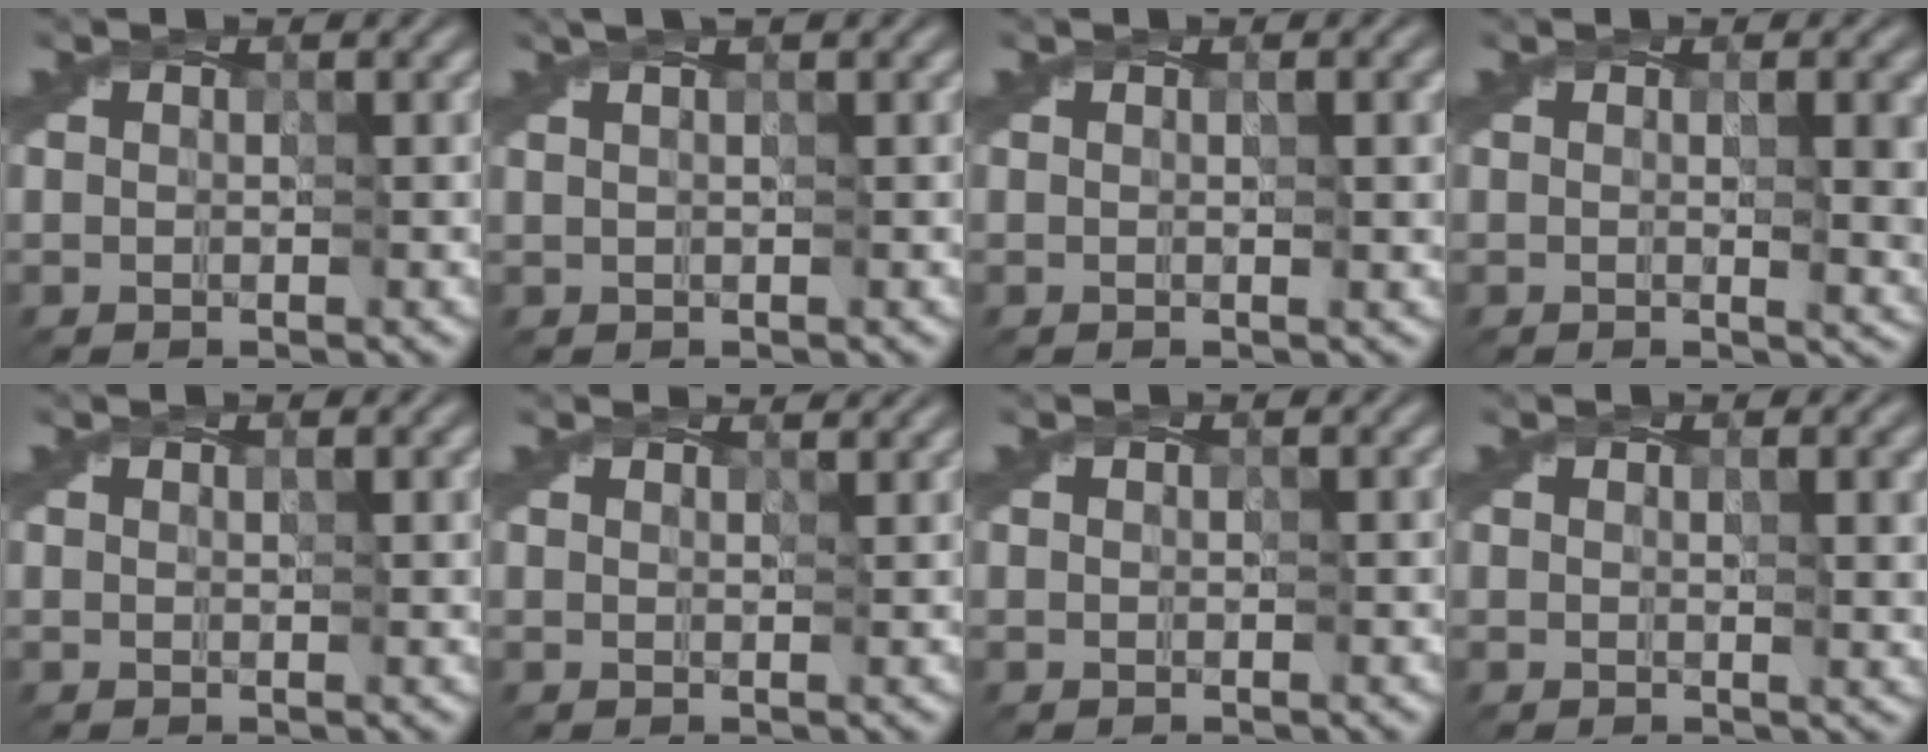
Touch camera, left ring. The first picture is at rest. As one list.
[{"total": 1.2, "force": [0.6, -0.2, 1.1], "torque": [-0.016, 0.006, 0.007]}, {"total": 1.8, "force": [0.0, 0.2, 1.8], "torque": [-0.028, -0.003, -0.001]}, {"total": 5.4, "force": [0.1, 1.8, 5.1], "torque": [-0.055, -0.003, 0.000]}, {"total": 0.6, "force": [0.4, 0.0, 0.5], "torque": [-0.007, 0.001, 0.005]}, {"total": 1.9, "force": [1.5, 0.7, 1.0], "torque": [-0.017, 0.000, 0.009]}, {"total": 0.0}, {"total": 2.9, "force": [0.5, 0.7, 2.8], "torque": [-0.040, 0.001, 0.004]}]